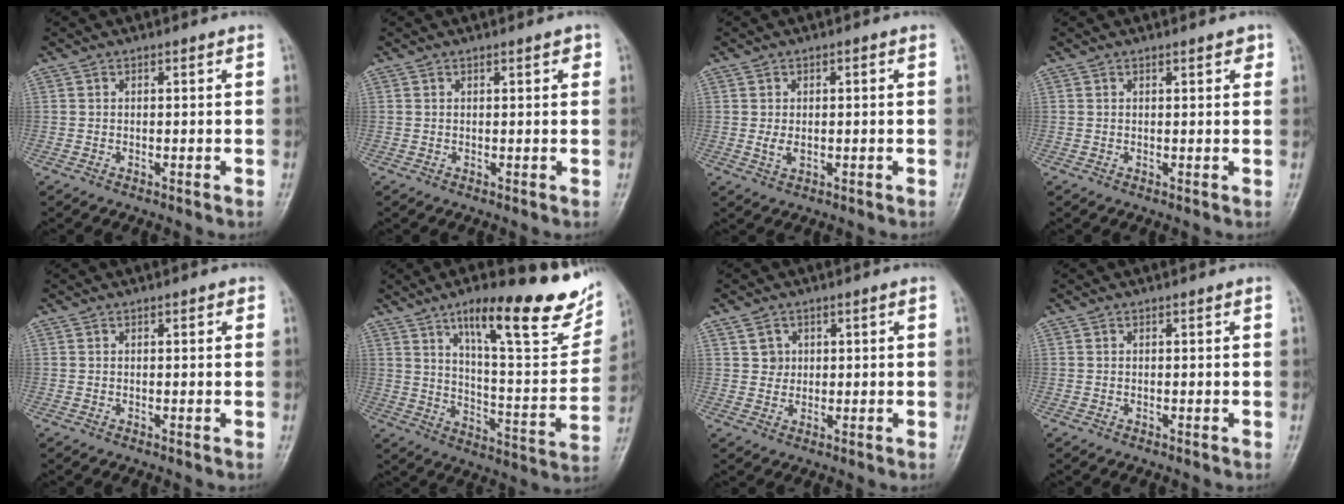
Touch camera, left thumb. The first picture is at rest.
{"total": 1.4, "force": [0.7, 0.5, 1.1], "torque": [-0.012, 0.000, 0.007]}
{"total": 2.3, "force": [-0.2, 1.5, 1.7], "torque": [-0.034, 0.001, -0.002]}
{"total": 1.8, "force": [1.0, 0.7, 1.3], "torque": [-0.011, -0.002, 0.011]}
{"total": 0.9, "force": [0.4, 0.5, 0.7], "torque": [-0.007, 0.001, 0.003]}
{"total": 24.0, "force": [14.4, 6.5, 18.1], "torque": [-0.216, -0.050, 0.219]}
{"total": 2.5, "force": [0.9, 2.3, 0.3], "torque": [0.011, -0.005, 0.015]}
{"total": 0.0}